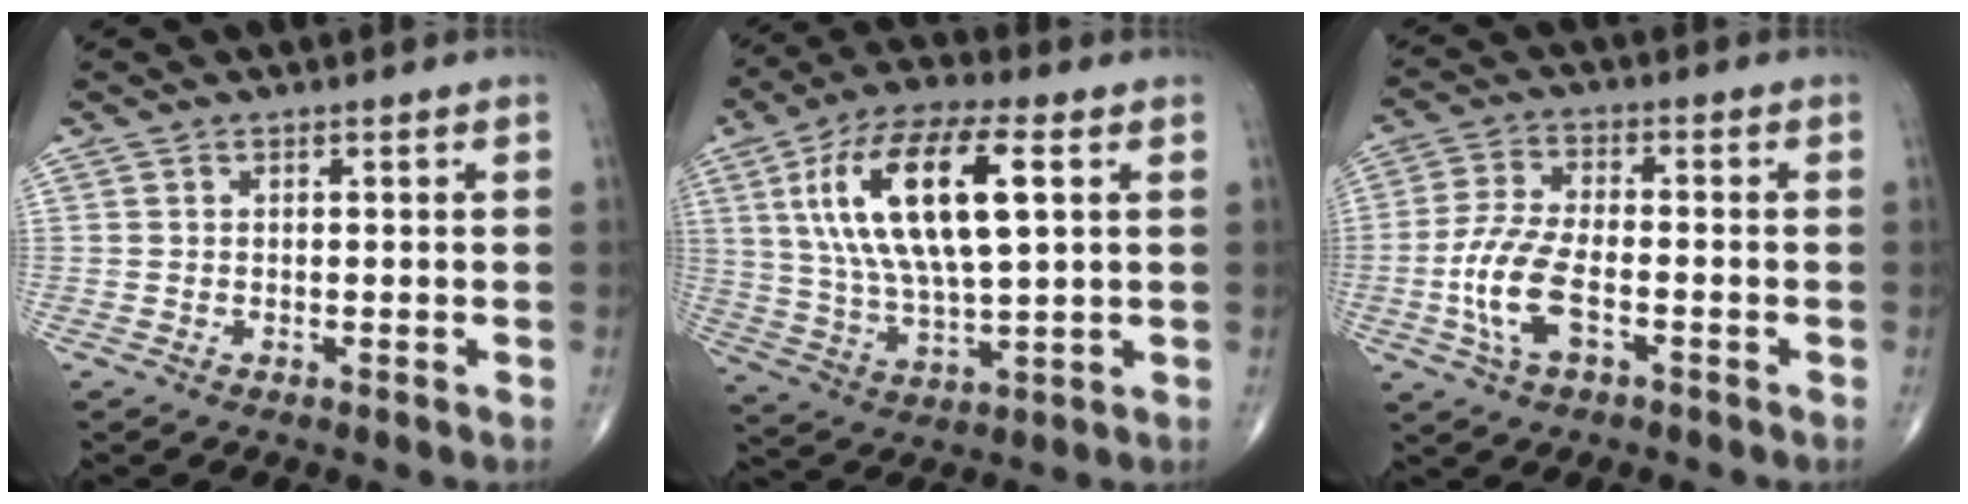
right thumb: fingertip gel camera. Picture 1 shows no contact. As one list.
[{"total": 19.5, "force": [5.2, 6.9, 17.4], "torque": [-0.332, 0.003, 0.095]}, {"total": 9.7, "force": [-3.0, 4.4, 8.1], "torque": [-0.176, 0.017, -0.060]}]